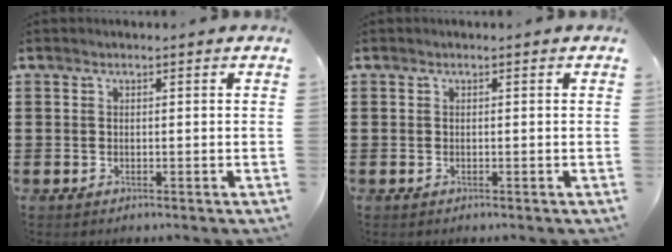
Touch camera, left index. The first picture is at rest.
{"total": 0.0}